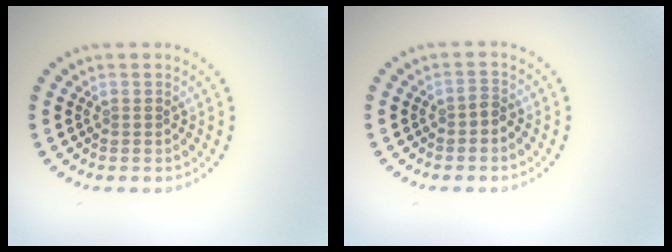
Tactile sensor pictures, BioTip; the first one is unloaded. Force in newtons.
{"total": 0.9, "press": 0.8, "slide": 0.5}